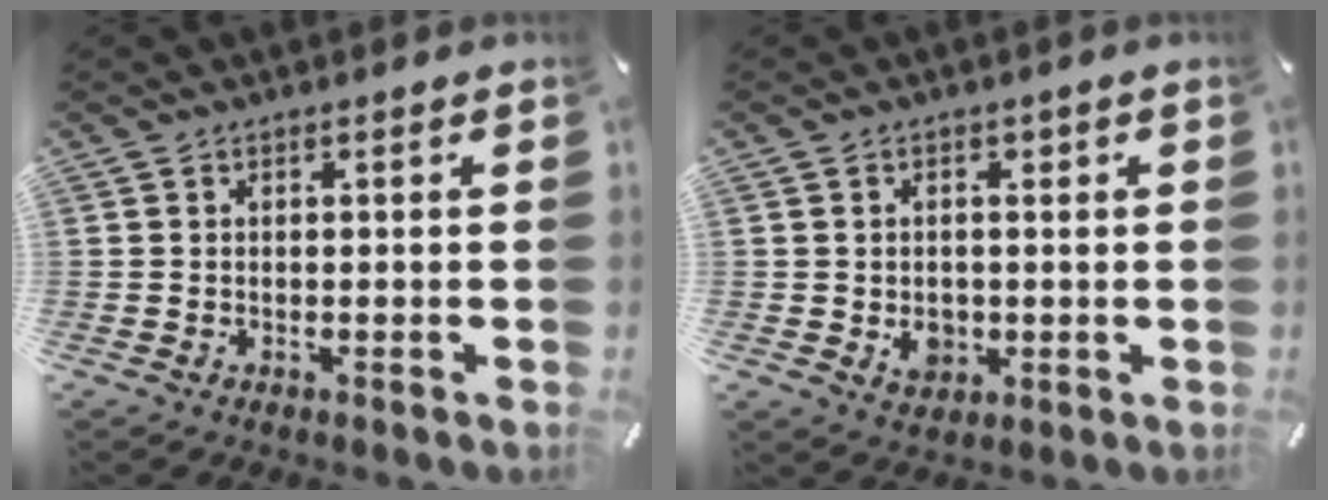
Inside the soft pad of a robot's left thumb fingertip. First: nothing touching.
{"total": 5.7, "force": [-0.1, 5.2, 2.3], "torque": [-0.013, 0.001, -0.002]}